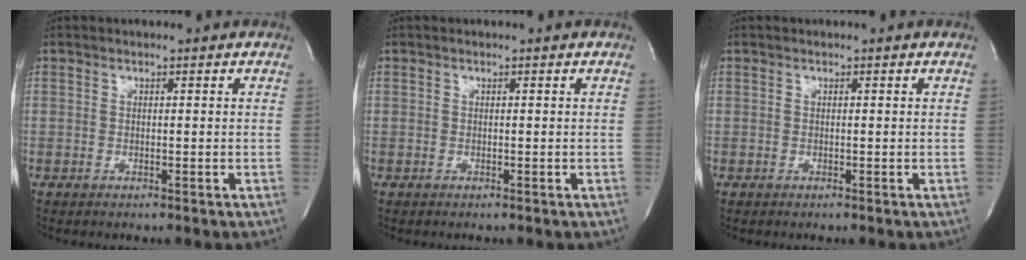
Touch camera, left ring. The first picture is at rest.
{"total": 0.0}
{"total": 0.0}